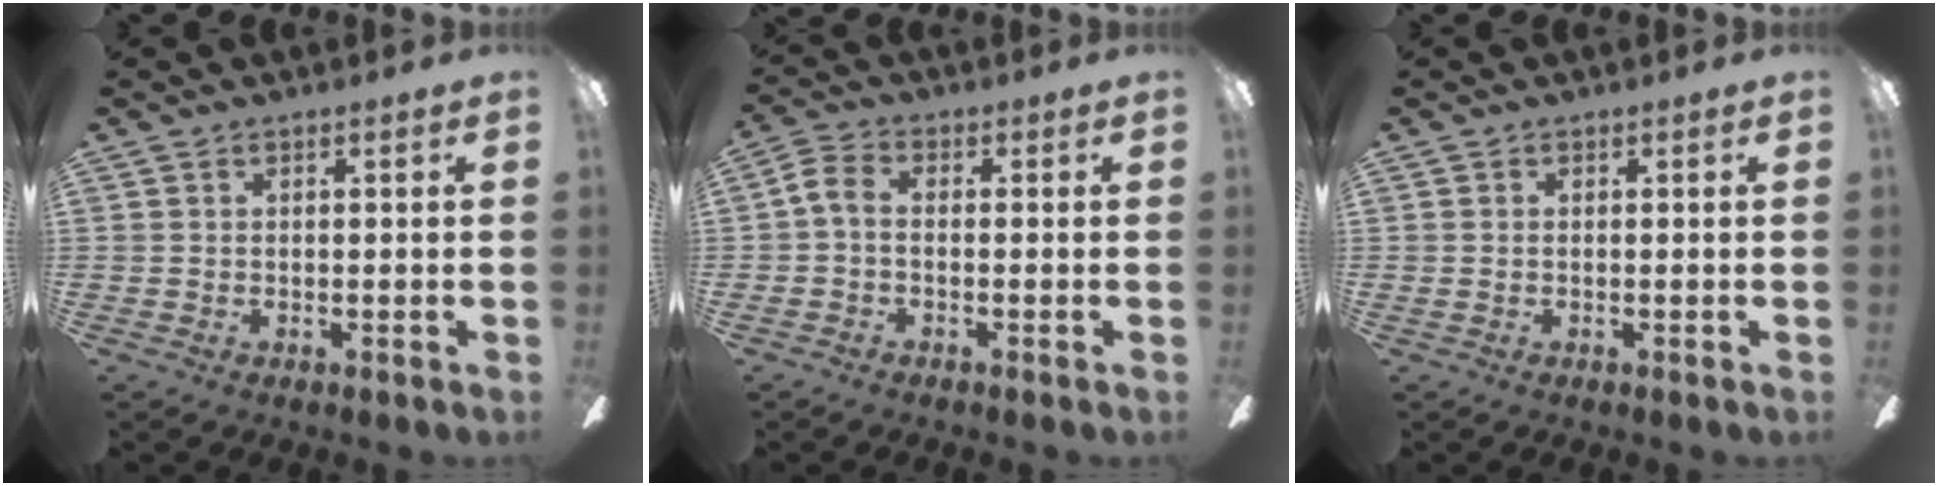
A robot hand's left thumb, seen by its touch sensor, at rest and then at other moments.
{"total": 4.9, "force": [-0.4, 2.8, 4.0], "torque": [-0.092, 0.008, -0.012]}
{"total": 0.0}